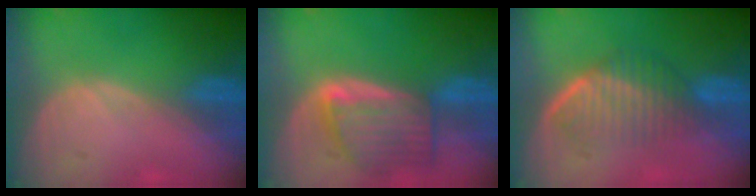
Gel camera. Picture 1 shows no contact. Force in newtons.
{"total": 7.8, "press": 7.1, "slide": 3.2}
{"total": 7.1, "press": 6.1, "slide": 3.6}